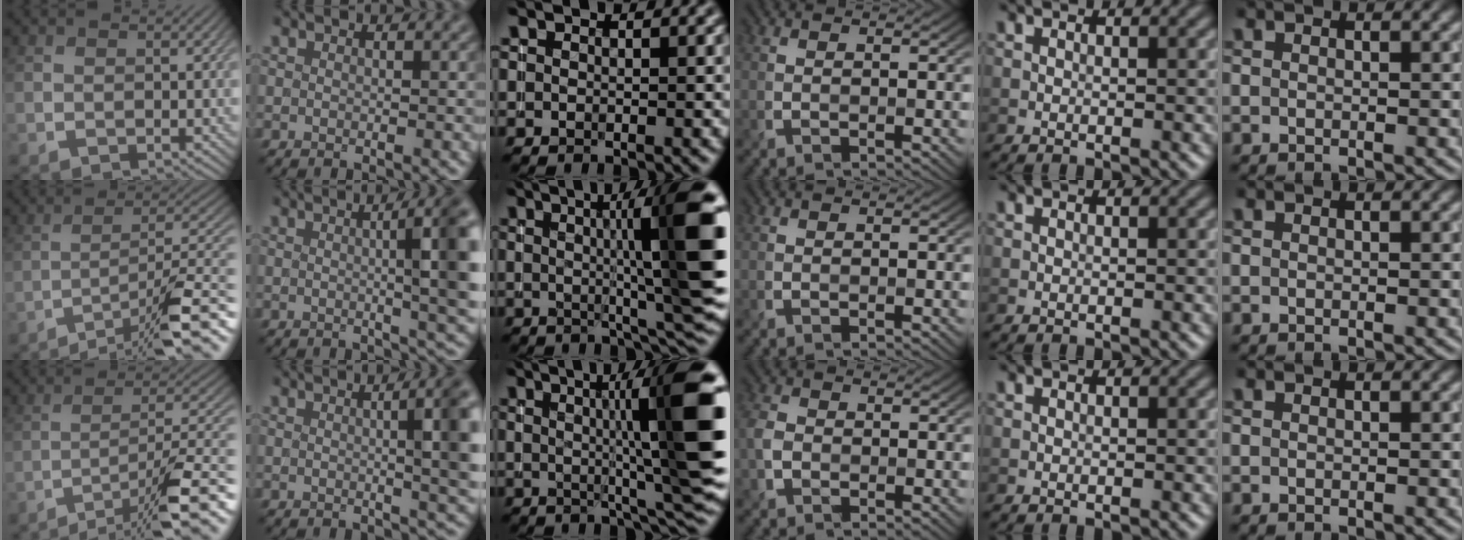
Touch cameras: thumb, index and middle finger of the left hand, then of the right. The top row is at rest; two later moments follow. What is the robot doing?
{"motion": "insert", "object": "backpack"}